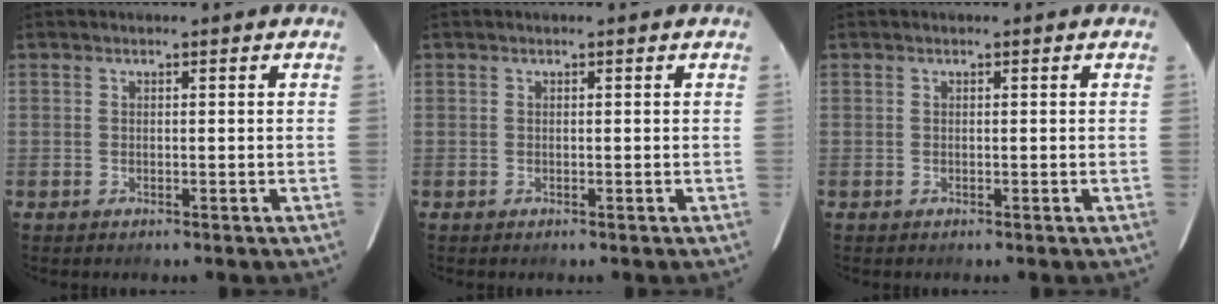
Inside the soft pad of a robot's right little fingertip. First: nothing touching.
{"total": 0.0}
{"total": 0.0}